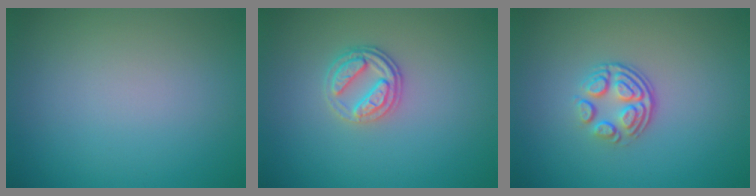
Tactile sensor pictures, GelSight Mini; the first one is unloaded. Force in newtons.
{"total": 2.7, "press": 2.4, "slide": 1.1}
{"total": 3.5, "press": 2.4, "slide": 2.5}